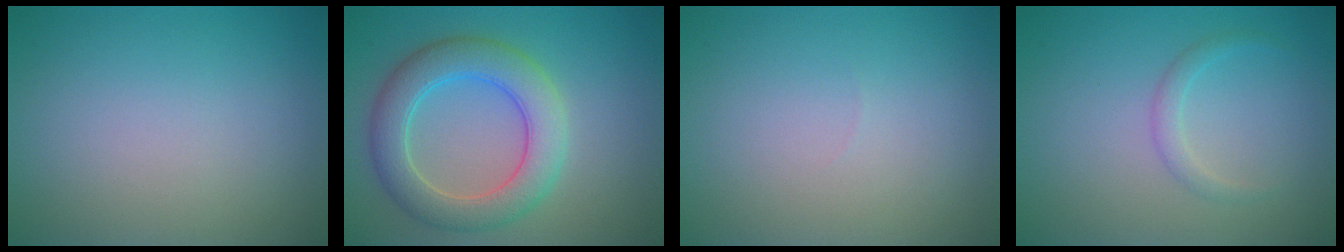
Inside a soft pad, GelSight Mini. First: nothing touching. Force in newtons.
{"total": 5.9, "press": 5.9, "slide": 0.3}
{"total": 0.0}
{"total": 1.2, "press": 1.2, "slide": 0.0}